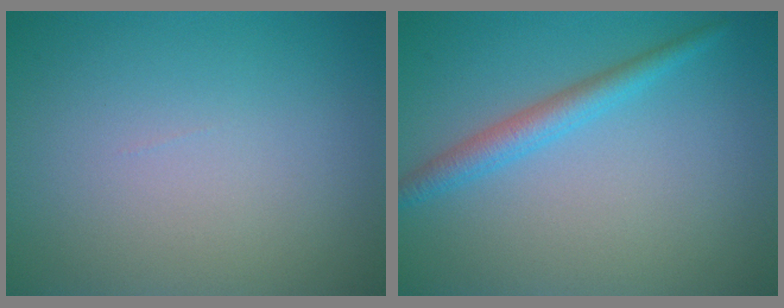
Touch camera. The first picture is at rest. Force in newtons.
{"total": 2.5, "press": 2.5, "slide": 0.1}